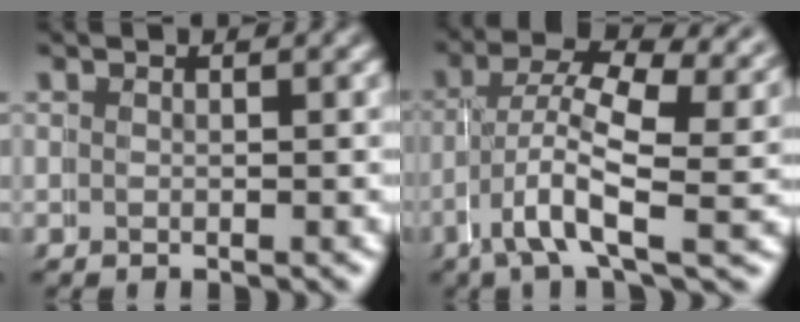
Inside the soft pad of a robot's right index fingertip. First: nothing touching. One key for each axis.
{"total": 6.2, "fx": 0.5, "fy": 3.2, "fz": 5.3, "tx": -0.108, "ty": -0.013, "tz": -0.006}